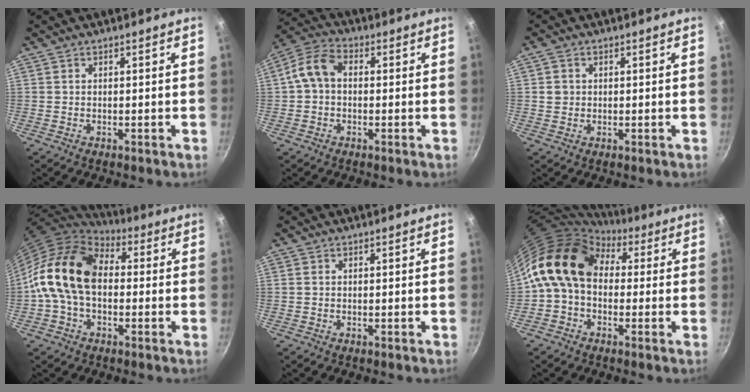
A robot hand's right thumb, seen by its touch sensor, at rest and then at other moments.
{"total": 7.1, "force": [0.1, 5.2, 4.8], "torque": [-0.085, 0.024, -0.013]}
{"total": 2.3, "force": [0.3, 2.1, 0.9], "torque": [-0.009, 0.005, 0.004]}
{"total": 16.8, "force": [0.2, 11.5, 12.2], "torque": [-0.202, 0.036, -0.013]}
{"total": 0.6, "force": [0.1, 0.4, 0.3], "torque": [-0.006, 0.002, 0.000]}
{"total": 13.6, "force": [2.5, 10.0, 8.9], "torque": [-0.127, 0.021, 0.021]}